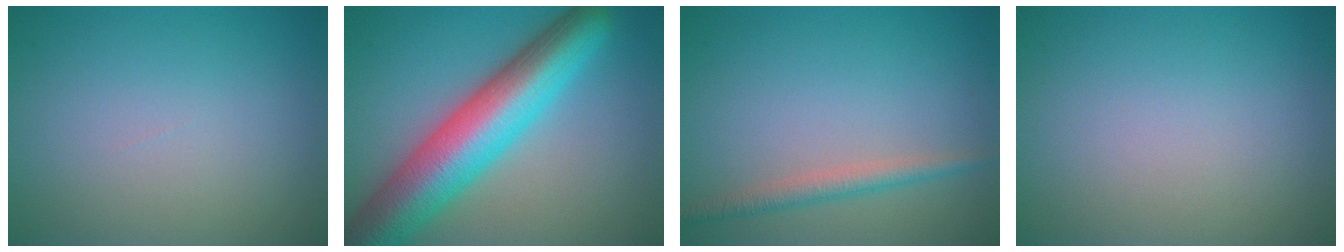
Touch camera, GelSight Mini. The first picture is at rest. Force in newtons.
{"total": 10.9, "press": 10.9, "slide": 0.3}
{"total": 2.1, "press": 2.1, "slide": 0.1}
{"total": 0.0}